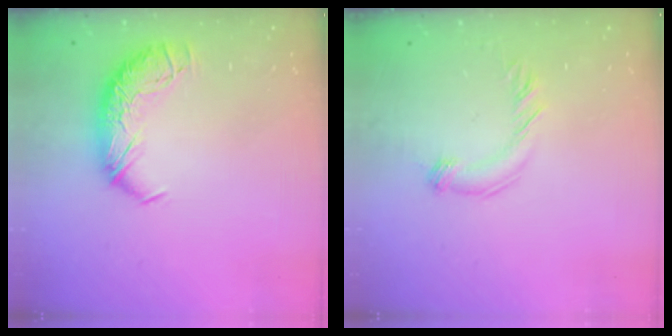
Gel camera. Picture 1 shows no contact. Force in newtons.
{"total": 3.3, "press": 3.2, "slide": 0.7}